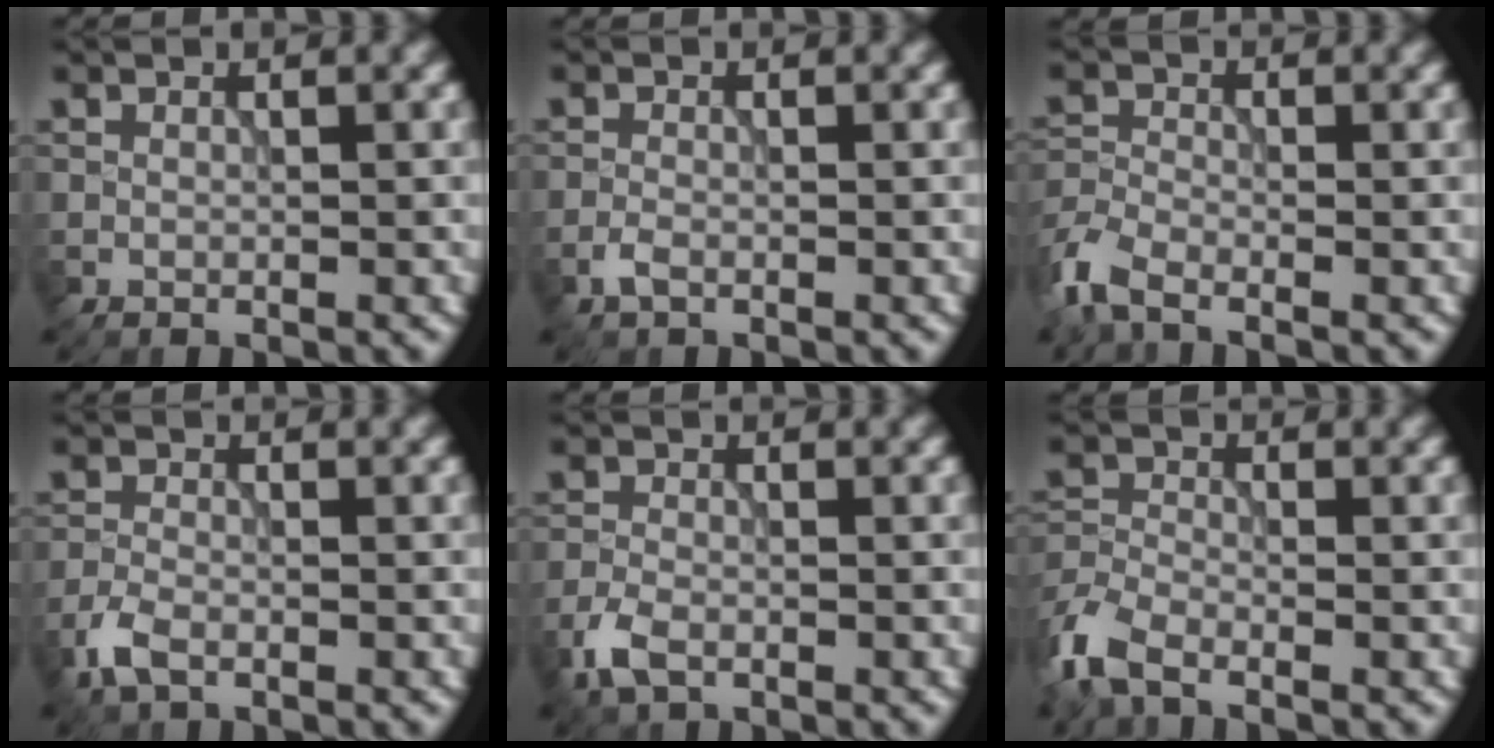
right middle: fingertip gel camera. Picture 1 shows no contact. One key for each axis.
{"total": 1.2, "fx": -0.7, "fy": 0.4, "fz": 0.8, "tx": -0.020, "ty": 0.000, "tz": -0.019}
{"total": 4.1, "fx": -2.9, "fy": 1.6, "fz": 2.3, "tx": -0.055, "ty": -0.008, "tz": -0.077}
{"total": 2.5, "fx": -1.6, "fy": 1.1, "fz": 1.5, "tx": -0.038, "ty": -0.002, "tz": -0.041}
{"total": 2.7, "fx": -1.7, "fy": 1.3, "fz": 1.6, "tx": -0.039, "ty": -0.003, "tz": -0.042}
{"total": 4.9, "fx": -3.4, "fy": 2.1, "fz": 2.8, "tx": -0.066, "ty": -0.007, "tz": -0.085}